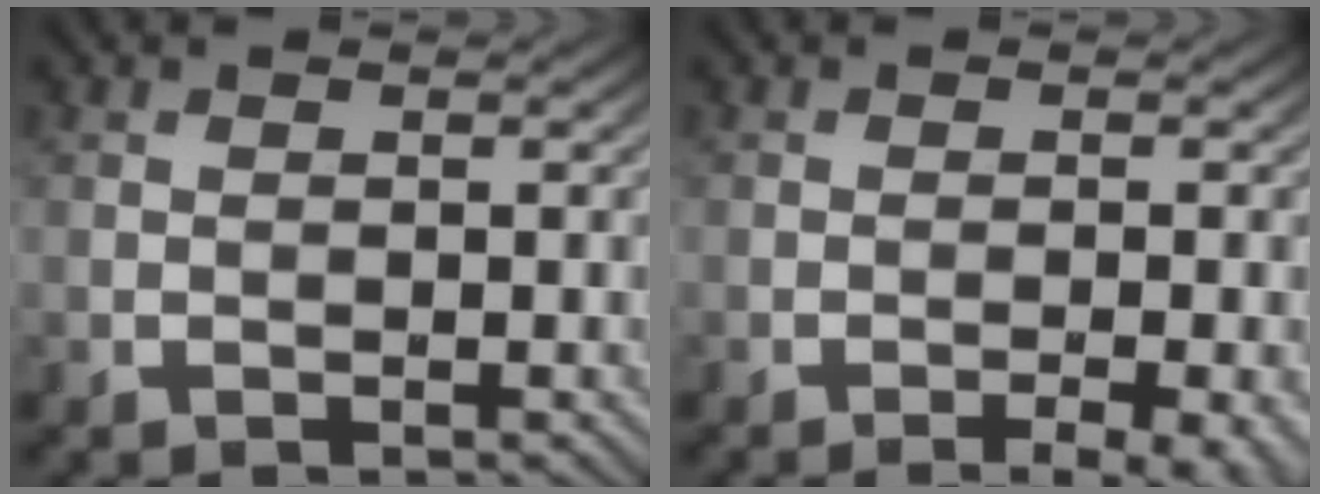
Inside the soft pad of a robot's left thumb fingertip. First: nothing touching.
{"total": 4.0, "force": [-2.0, 0.9, 3.3], "torque": [-0.050, 0.001, -0.024]}